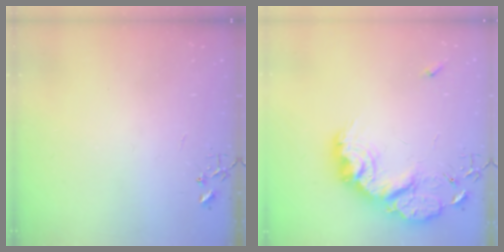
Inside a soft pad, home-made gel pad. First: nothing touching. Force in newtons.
{"total": 19.6, "press": 19.6, "slide": 1.3}